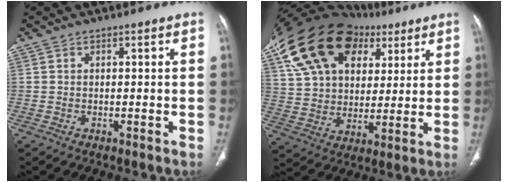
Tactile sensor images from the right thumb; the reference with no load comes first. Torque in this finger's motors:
{"motor_torque": [1.06, 3.58, 1.66, 0.40, 0.55]}